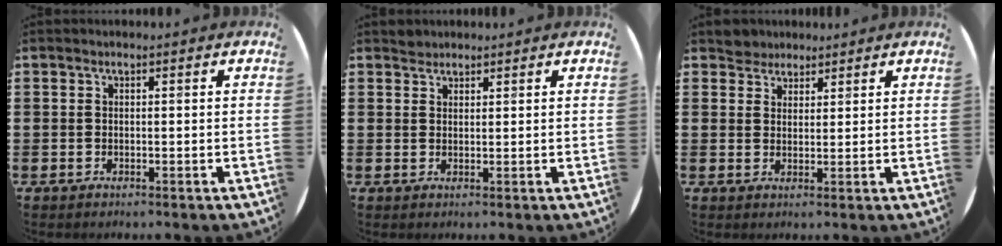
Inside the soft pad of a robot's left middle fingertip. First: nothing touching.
{"total": 1.3, "force": [1.3, 0.4, -0.2], "torque": [0.001, 0.001, 0.026]}
{"total": 2.7, "force": [2.5, 1.1, -0.4], "torque": [0.007, 0.000, 0.048]}